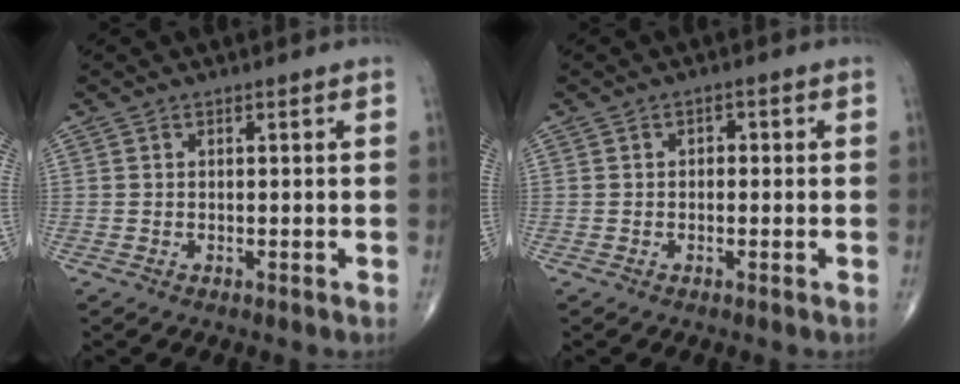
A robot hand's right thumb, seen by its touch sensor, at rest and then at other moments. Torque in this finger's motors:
{"motor_torque": [0.07, -0.42, -0.07, 0.40, 0.01]}